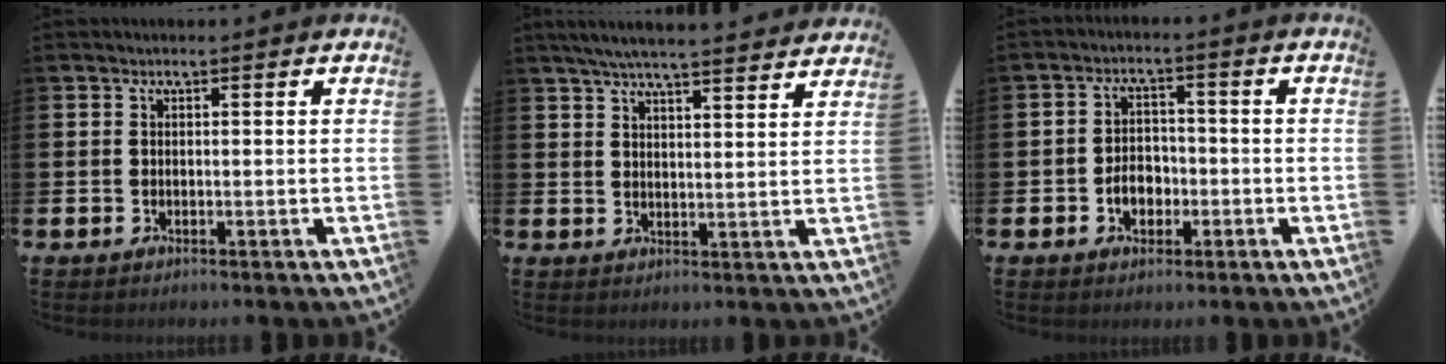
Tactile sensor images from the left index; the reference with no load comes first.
{"total": 5.6, "force": [5.4, 0.0, 1.4], "torque": [-0.037, -0.027, 0.096]}
{"total": 3.9, "force": [-1.3, 2.8, 2.3], "torque": [-0.025, -0.004, -0.032]}